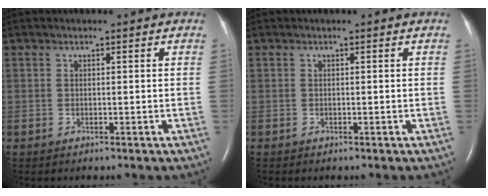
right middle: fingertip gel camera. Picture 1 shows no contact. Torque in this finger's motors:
{"motor_torque": [-0.04, -0.13, -0.05, 0.01]}